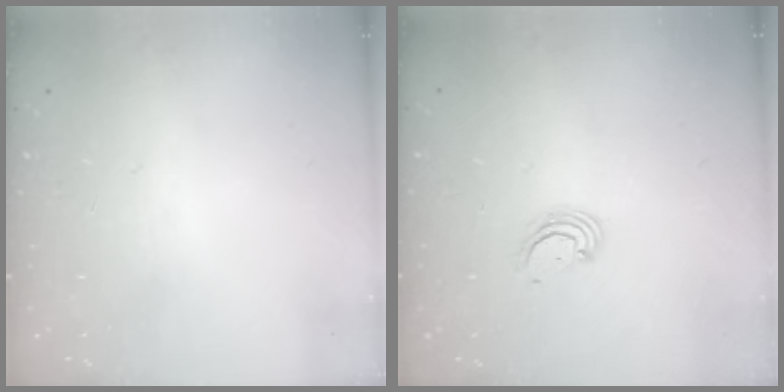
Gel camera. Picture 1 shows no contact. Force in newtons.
{"total": 2.6, "press": 2.6, "slide": 0.3}